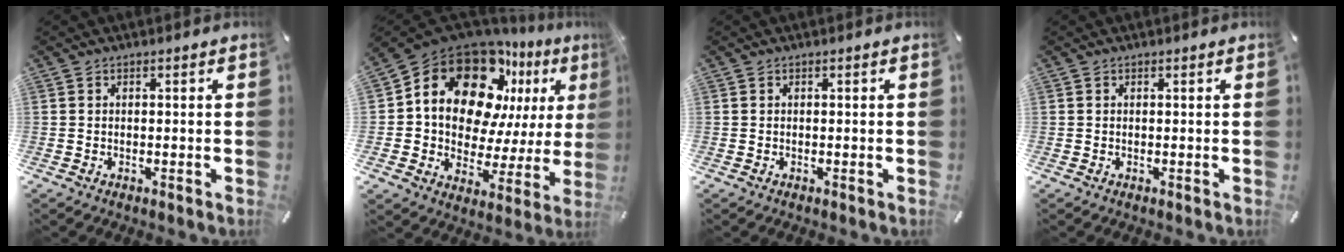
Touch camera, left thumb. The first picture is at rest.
{"total": 19.1, "force": [10.6, 12.6, 9.8], "torque": [-0.164, -0.089, 0.182]}
{"total": 0.0}
{"total": 0.0}